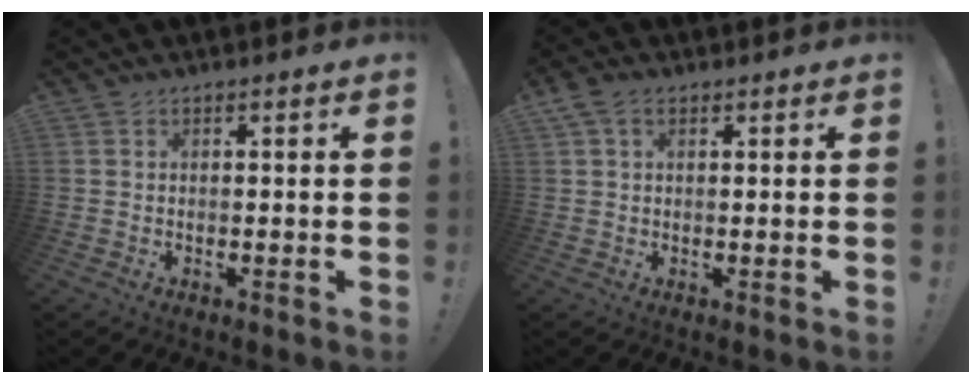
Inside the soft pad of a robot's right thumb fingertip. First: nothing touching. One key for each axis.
{"total": 3.7, "fx": 1.7, "fy": 2.3, "fz": 2.4, "tx": -0.048, "ty": 0.002, "tz": 0.035}